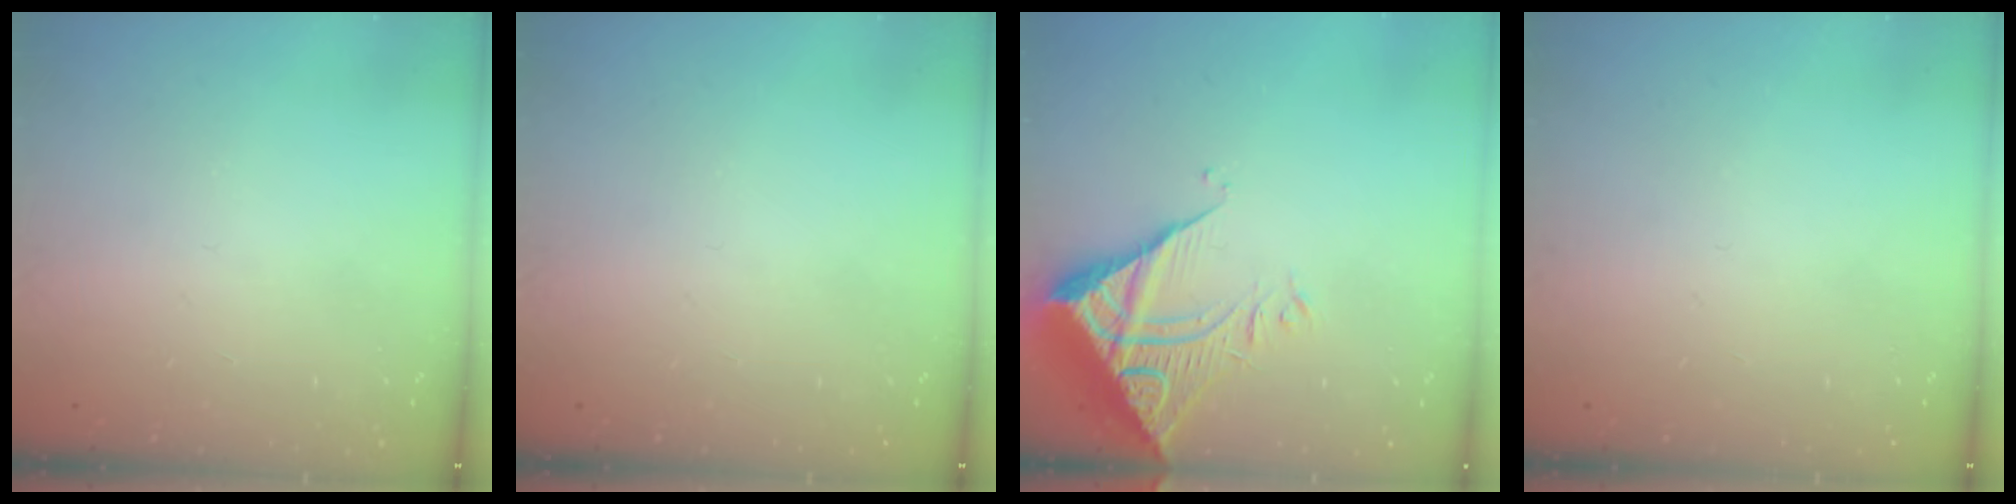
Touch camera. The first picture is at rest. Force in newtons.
{"total": 0.0}
{"total": 9.0, "press": 8.9, "slide": 0.8}
{"total": 0.0}